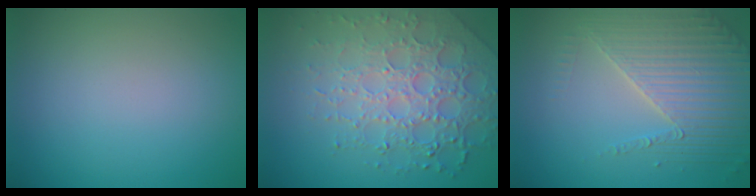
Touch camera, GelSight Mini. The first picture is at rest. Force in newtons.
{"total": 7.0, "press": 5.1, "slide": 4.7}
{"total": 4.3, "press": 4.0, "slide": 1.6}